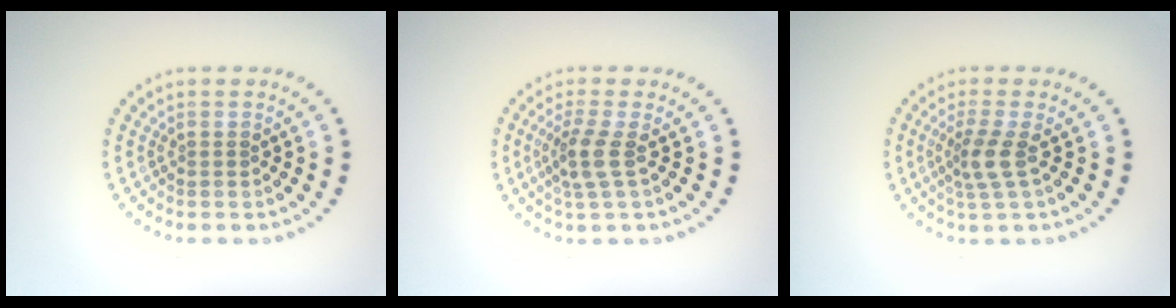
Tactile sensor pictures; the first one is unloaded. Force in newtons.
{"total": 2.6, "press": 2.0, "slide": 1.6}
{"total": 2.4, "press": 1.8, "slide": 1.6}